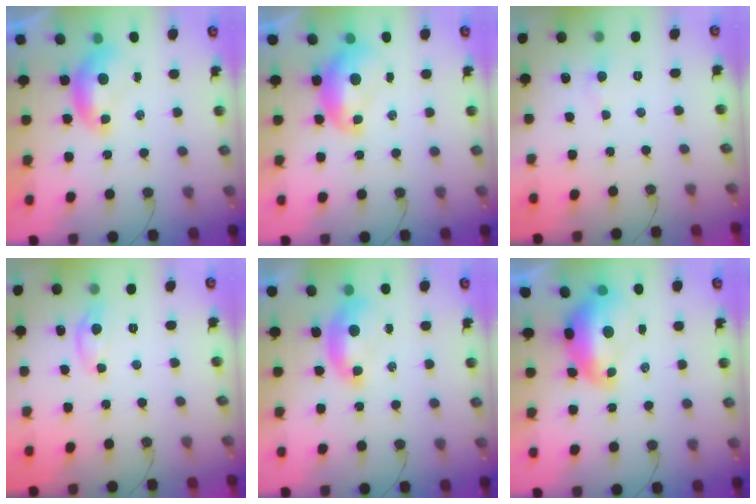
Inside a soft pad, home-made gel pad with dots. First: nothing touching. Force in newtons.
{"total": 2.0, "press": 2.0, "slide": 0.2}
{"total": 1.9, "press": 1.7, "slide": 0.7}
{"total": 1.9, "press": 1.9, "slide": 0.2}
{"total": 1.5, "press": 1.4, "slide": 0.6}
{"total": 3.3, "press": 3.2, "slide": 0.7}